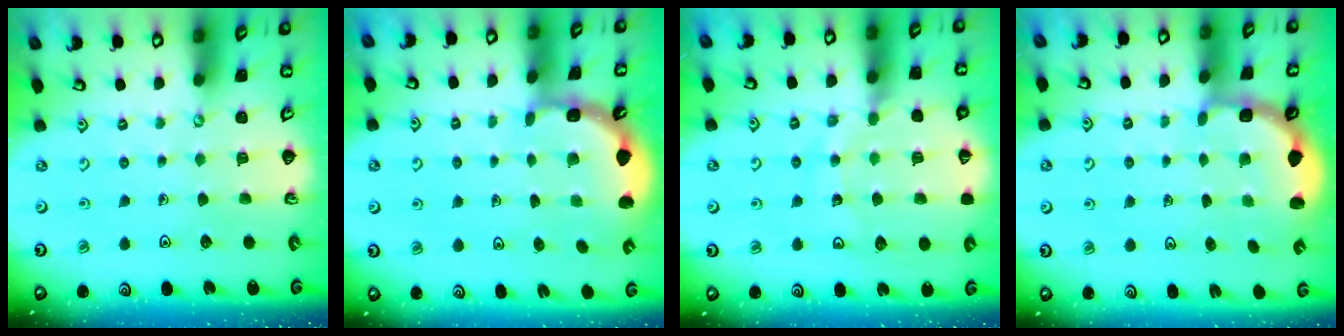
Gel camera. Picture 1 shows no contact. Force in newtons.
{"total": 1.9, "press": 1.9, "slide": 0.6}
{"total": 12.1, "press": 12.0, "slide": 1.3}
{"total": 2.7, "press": 2.4, "slide": 1.4}